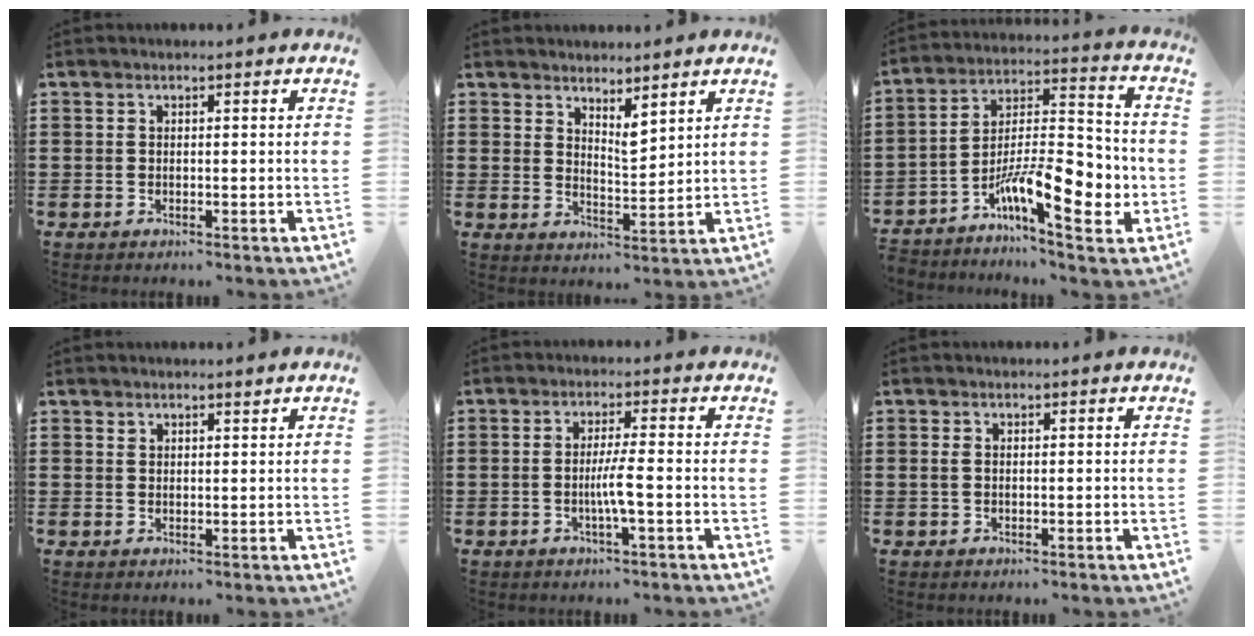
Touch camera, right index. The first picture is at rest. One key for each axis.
{"total": 3.5, "fx": 3.2, "fy": 0.7, "fz": 1.2, "tx": -0.022, "ty": -0.008, "tz": 0.057}
{"total": 12.7, "fx": -5.8, "fy": 3.8, "fz": 10.7, "tx": -0.194, "ty": -0.001, "tz": -0.106}
{"total": 1.3, "fx": 1.2, "fy": 0.4, "fz": 0.2, "tx": -0.005, "ty": 0.002, "tz": 0.023}
{"total": 3.9, "fx": -1.0, "fy": -0.2, "fz": 3.7, "tx": -0.066, "ty": -0.007, "tz": -0.020}
{"total": 0.8, "fx": 0.0, "fy": 0.3, "fz": 0.7, "tx": -0.016, "ty": 0.002, "tz": -0.001}